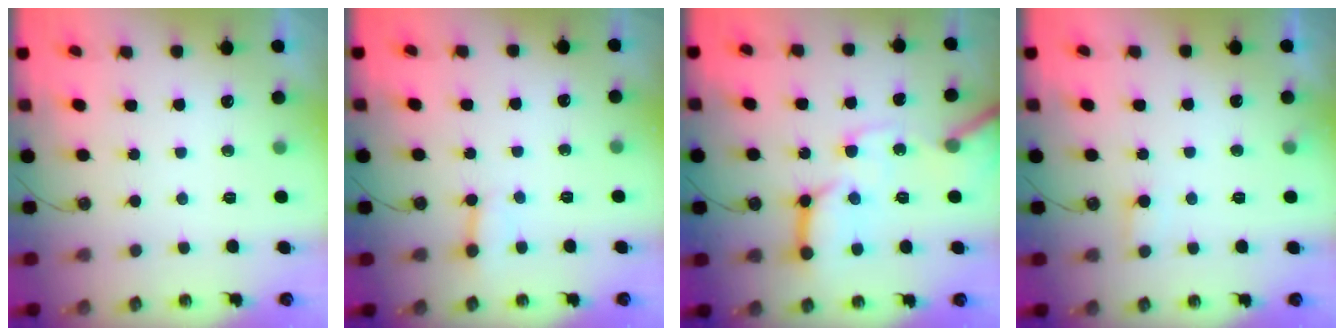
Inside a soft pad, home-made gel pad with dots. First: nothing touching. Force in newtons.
{"total": 2.0, "press": 2.0, "slide": 0.1}
{"total": 16.7, "press": 16.5, "slide": 2.1}
{"total": 4.6, "press": 4.5, "slide": 0.3}